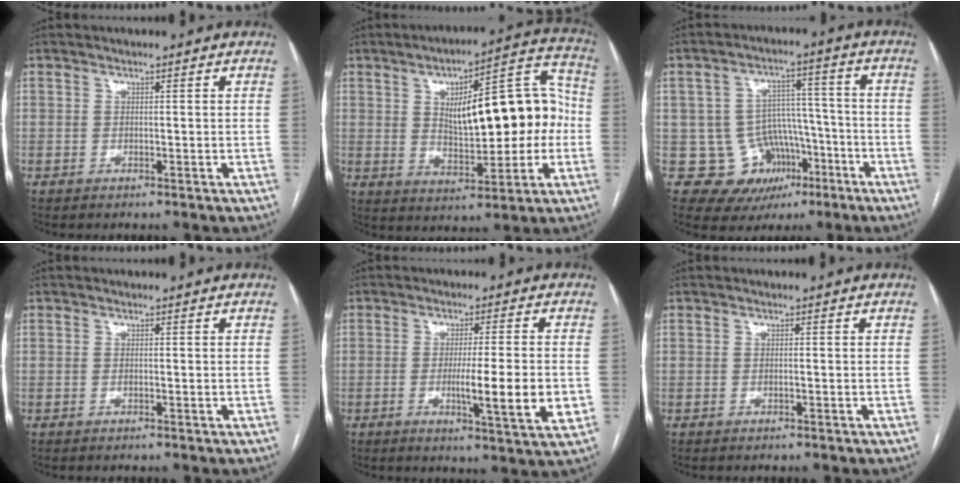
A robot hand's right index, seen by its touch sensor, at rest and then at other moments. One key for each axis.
{"total": 17.7, "fx": 1.0, "fy": 6.5, "fz": 16.4, "tx": -0.234, "ty": 0.041, "tz": 0.026}
{"total": 10.7, "fx": -4.0, "fy": 9.5, "fz": 3.1, "tx": -0.041, "ty": 0.041, "tz": -0.044}
{"total": 0.0}
{"total": 9.7, "fx": -1.8, "fy": 0.0, "fz": 9.5, "tx": -0.146, "ty": -0.021, "tz": -0.031}
{"total": 0.0}